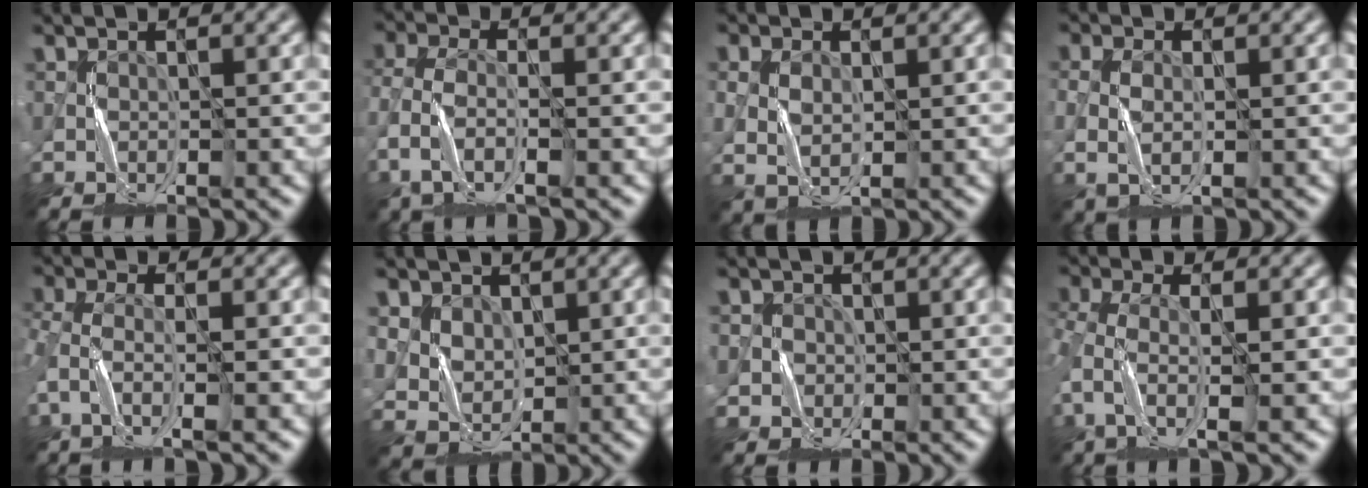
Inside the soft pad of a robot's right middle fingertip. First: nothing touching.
{"total": 4.0, "force": [-2.0, 1.9, 2.9], "torque": [-0.083, -0.003, -0.048]}
{"total": 2.2, "force": [0.0, 1.5, 1.6], "torque": [-0.042, -0.002, 0.004]}
{"total": 2.5, "force": [-0.6, 1.5, 1.9], "torque": [-0.049, -0.002, -0.009]}
{"total": 3.4, "force": [-1.6, 1.2, 2.7], "torque": [-0.074, -0.004, -0.039]}
{"total": 3.3, "force": [1.2, 2.7, 1.4], "torque": [-0.038, -0.003, 0.030]}
{"total": 2.3, "force": [0.0, 2.3, 0.0], "torque": [0.004, -0.001, -0.001]}
{"total": 4.0, "force": [-1.3, 1.7, 3.4], "torque": [-0.090, -0.002, -0.030]}